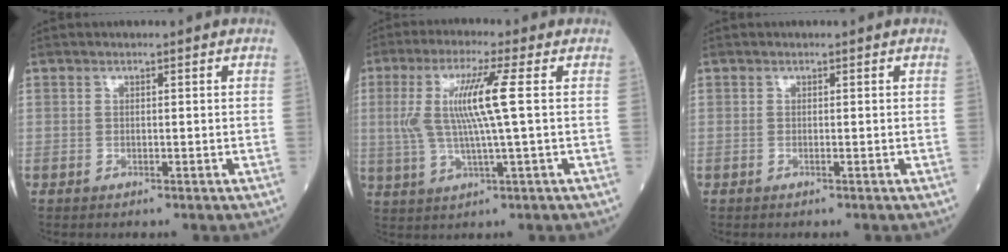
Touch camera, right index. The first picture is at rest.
{"total": 9.3, "force": [1.4, -0.4, 9.2], "torque": [-0.196, 0.005, 0.027]}
{"total": 0.0}